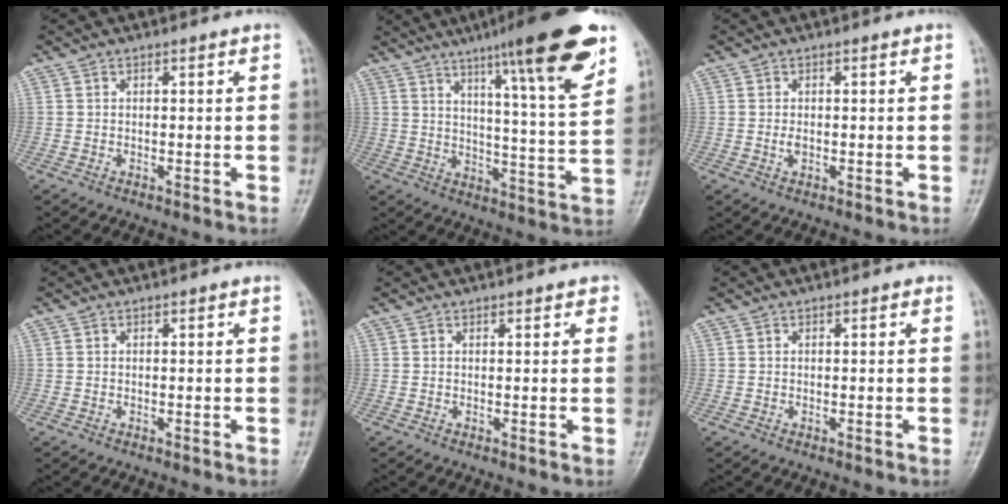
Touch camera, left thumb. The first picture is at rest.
{"total": 19.4, "force": [11.8, 2.1, 15.2], "torque": [-0.201, -0.052, 0.171]}
{"total": 1.4, "force": [0.0, 0.7, 1.2], "torque": [-0.018, -0.001, 0.002]}
{"total": 0.0}
{"total": 1.3, "force": [0.9, 0.7, 0.8], "torque": [-0.001, -0.001, 0.006]}
{"total": 0.0}